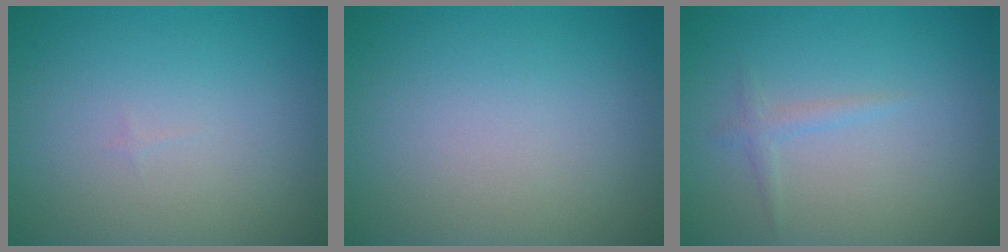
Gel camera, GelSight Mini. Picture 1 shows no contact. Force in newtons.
{"total": 0.0}
{"total": 0.6, "press": 0.6, "slide": 0.1}